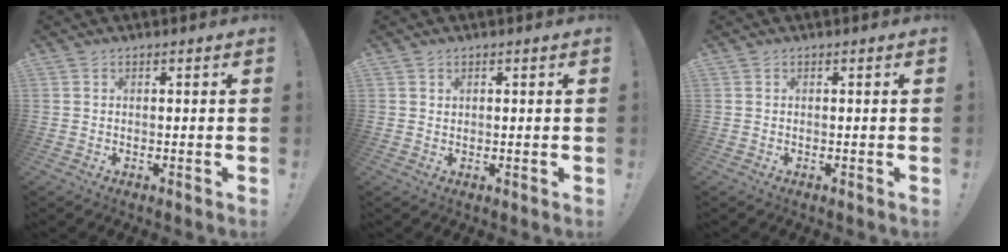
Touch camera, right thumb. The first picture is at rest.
{"total": 0.8, "force": [0.5, 0.6, 0.1], "torque": [-0.002, 0.000, 0.010]}
{"total": 0.0}